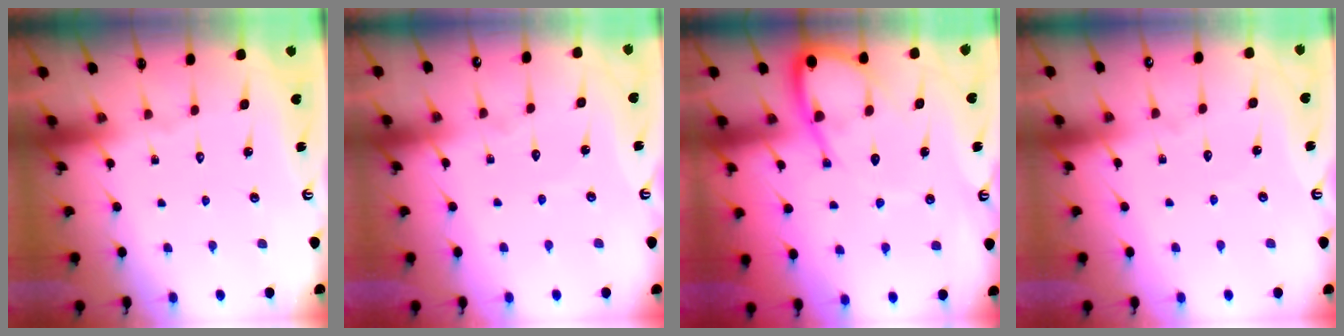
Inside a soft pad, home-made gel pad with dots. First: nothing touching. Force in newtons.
{"total": 2.9, "press": 2.9, "slide": 0.3}
{"total": 9.0, "press": 9.0, "slide": 1.0}
{"total": 2.4, "press": 2.4, "slide": 0.2}